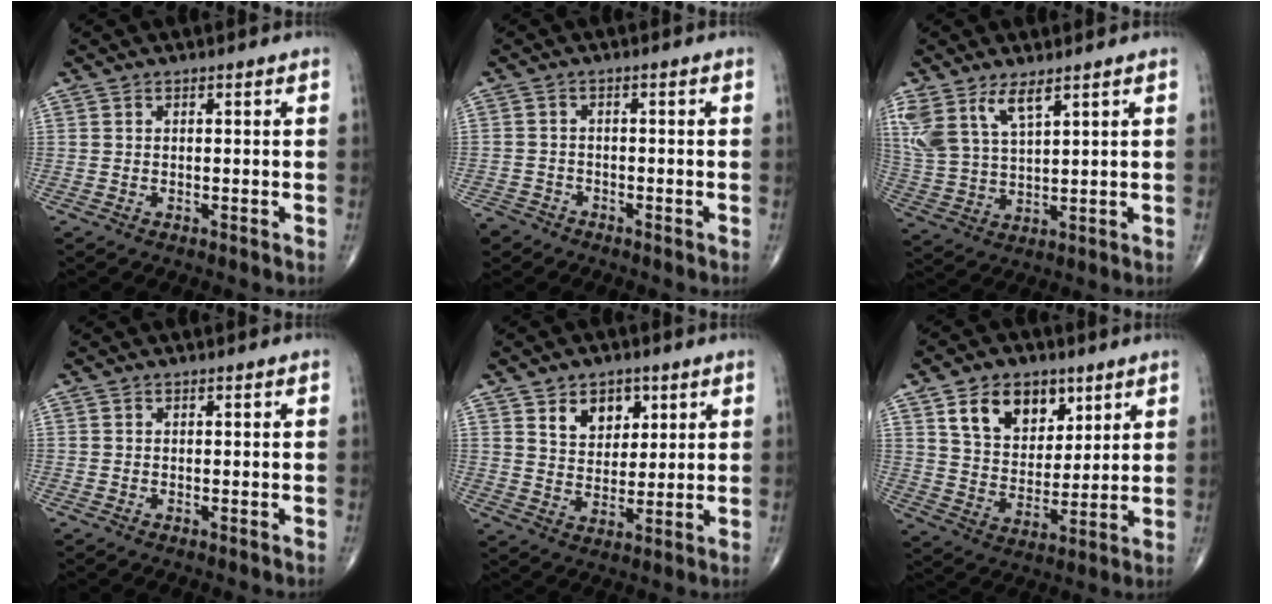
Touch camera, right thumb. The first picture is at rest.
{"total": 3.7, "force": [-2.9, 2.3, 0.0], "torque": [0.000, 0.008, -0.057]}
{"total": 9.6, "force": [5.9, 3.8, 6.5], "torque": [-0.140, -0.017, 0.129]}
{"total": 0.0}
{"total": 7.9, "force": [3.8, 5.5, 4.3], "torque": [-0.038, -0.022, 0.066]}
{"total": 12.7, "force": [6.4, 8.5, 7.0], "torque": [-0.080, -0.034, 0.117]}